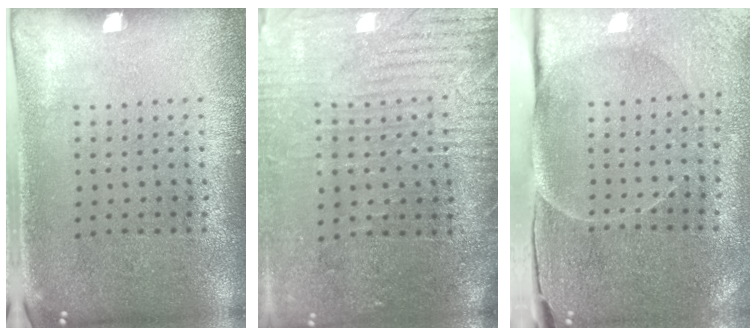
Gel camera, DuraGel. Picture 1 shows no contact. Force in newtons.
{"total": 3.7, "press": 3.4, "slide": 1.4}
{"total": 3.7, "press": 3.6, "slide": 1.1}